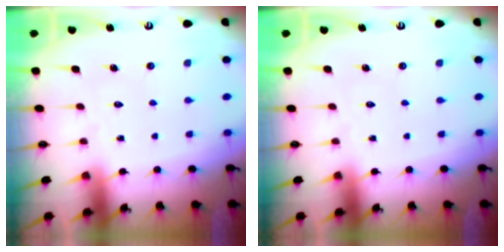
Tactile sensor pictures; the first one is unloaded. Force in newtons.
{"total": 0.0}